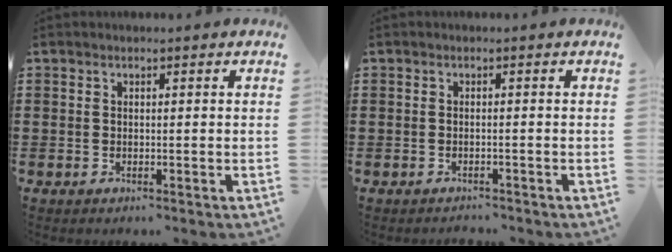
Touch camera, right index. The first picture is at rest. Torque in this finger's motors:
{"motor_torque": [-1.57, 0.57, -1.05, -0.21]}